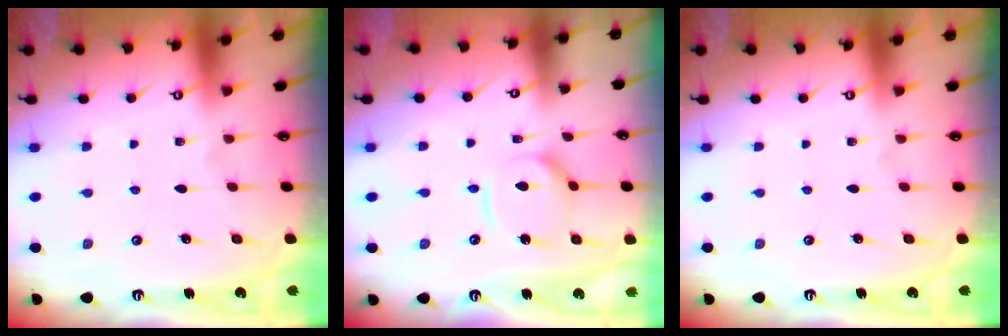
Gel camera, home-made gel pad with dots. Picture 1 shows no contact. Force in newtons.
{"total": 10.5, "press": 10.4, "slide": 1.1}
{"total": 0.0}